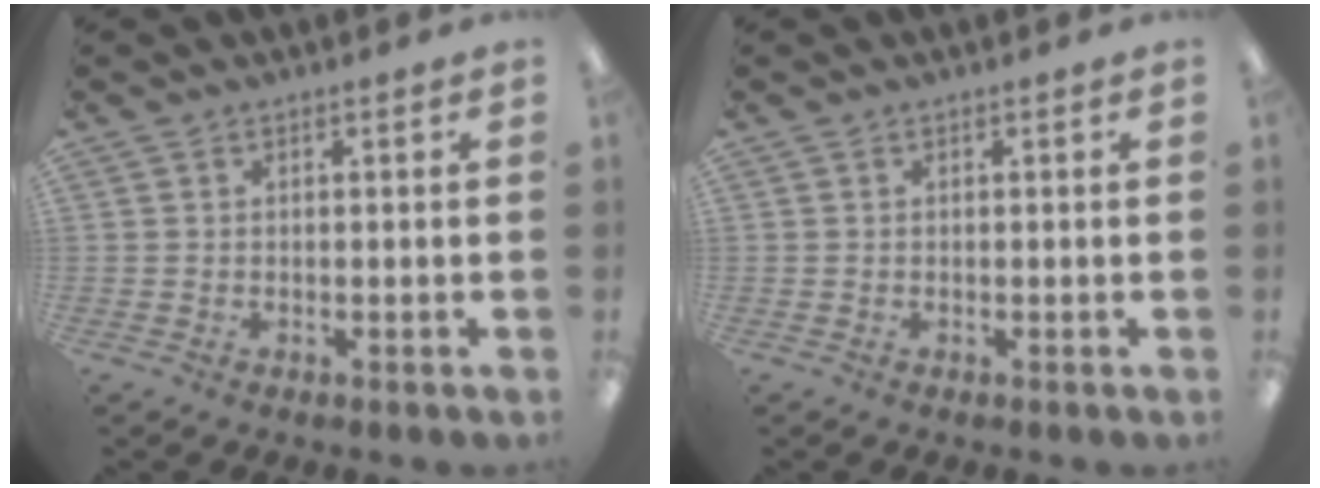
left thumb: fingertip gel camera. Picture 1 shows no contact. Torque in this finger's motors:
{"motor_torque": [0.00, 0.00, -0.33, 0.33, 0.00]}